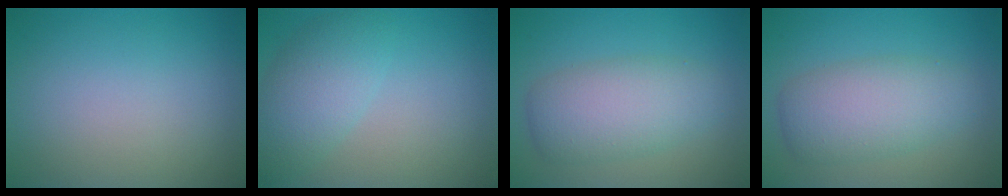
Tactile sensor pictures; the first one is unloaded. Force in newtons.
{"total": 4.3, "press": 4.3, "slide": 0.1}
{"total": 5.2, "press": 5.2, "slide": 0.2}
{"total": 5.2, "press": 5.2, "slide": 0.2}